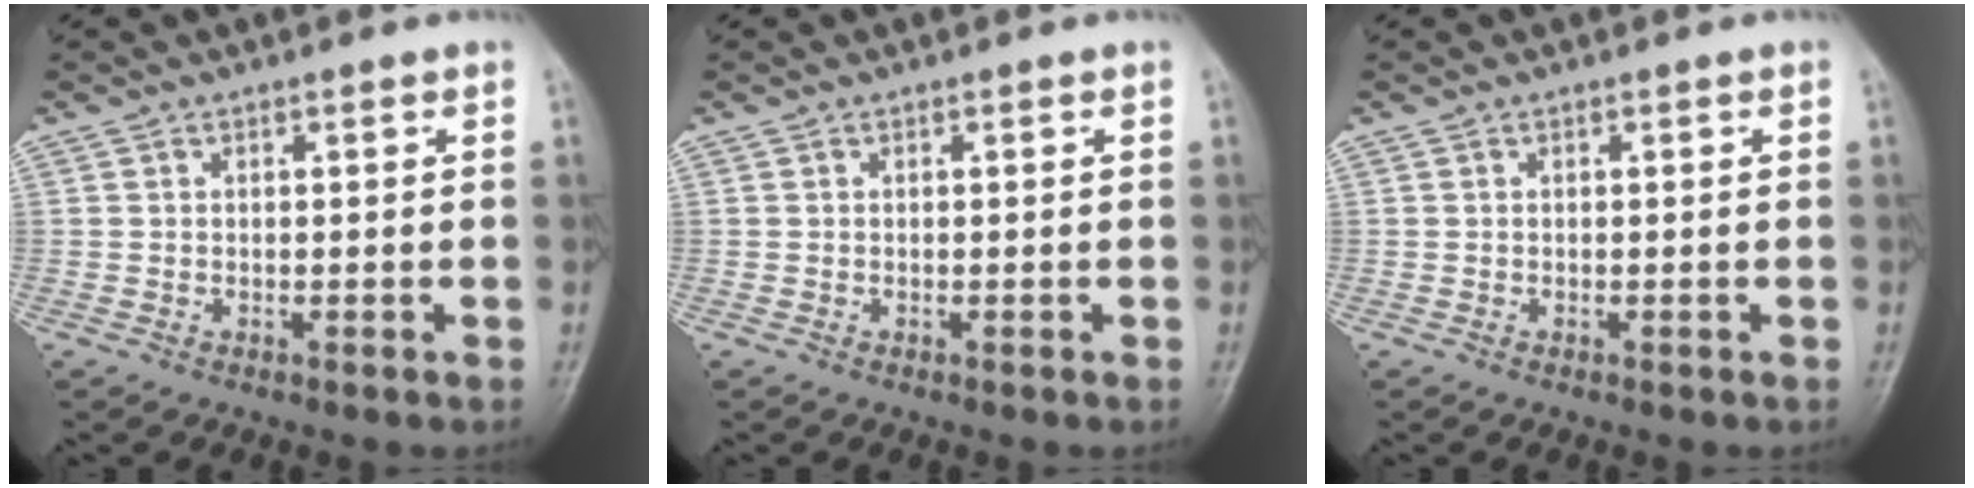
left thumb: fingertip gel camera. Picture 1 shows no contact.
{"total": 0.0}
{"total": 0.0}